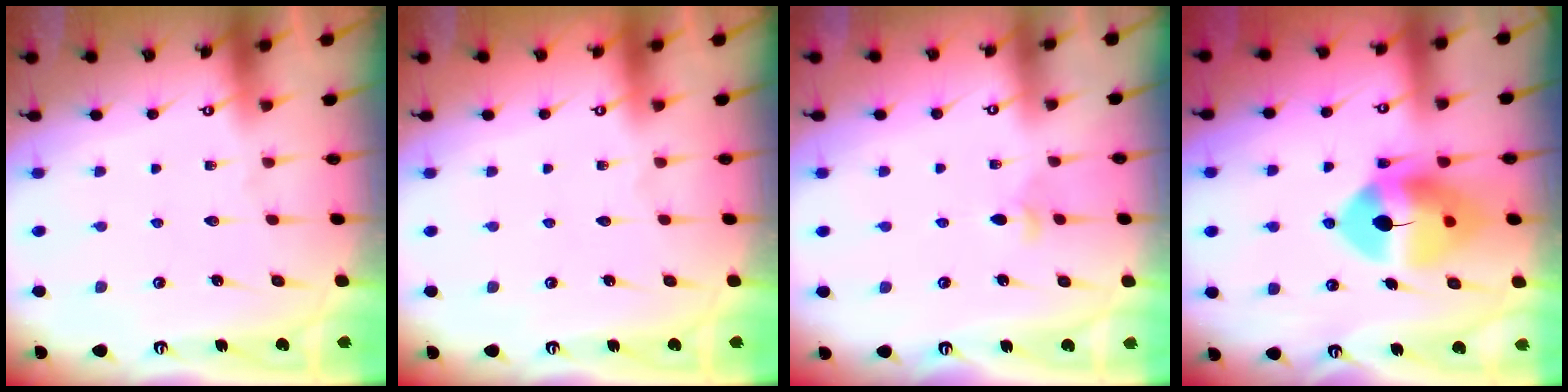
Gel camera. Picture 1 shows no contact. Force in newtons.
{"total": 0.0}
{"total": 3.6, "press": 3.5, "slide": 0.8}
{"total": 13.1, "press": 12.9, "slide": 2.5}